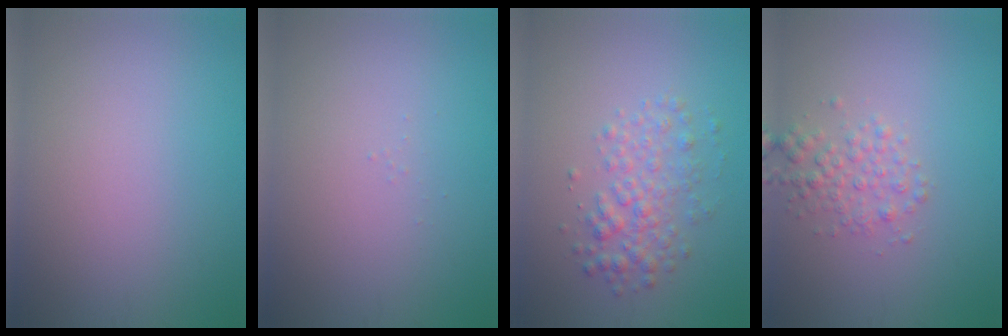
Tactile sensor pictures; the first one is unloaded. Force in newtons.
{"total": 0.0}
{"total": 3.2, "press": 3.2, "slide": 0.1}
{"total": 2.4, "press": 2.4, "slide": 0.1}